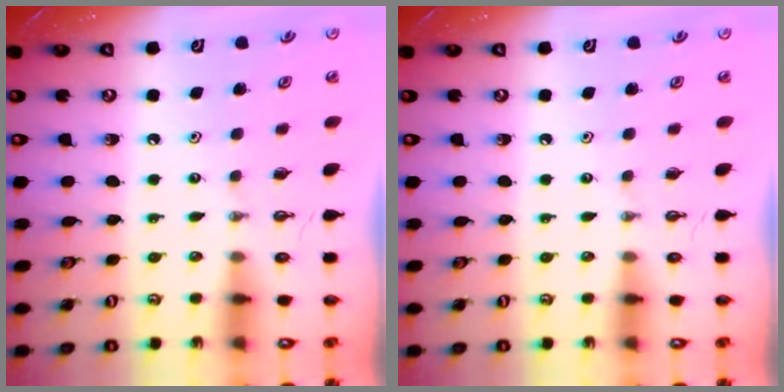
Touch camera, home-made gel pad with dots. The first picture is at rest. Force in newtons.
{"total": 0.0}